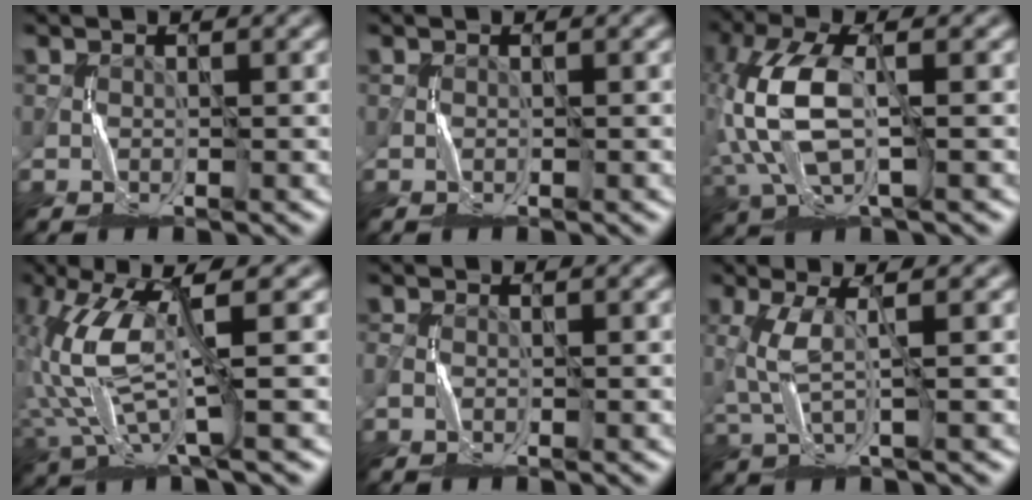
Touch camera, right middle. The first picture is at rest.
{"total": 0.0}
{"total": 8.7, "force": [-0.3, 4.0, 7.7], "torque": [-0.189, 0.013, -0.013]}
{"total": 8.2, "force": [0.9, 2.4, 7.8], "torque": [-0.190, -0.006, 0.023]}
{"total": 0.8, "force": [-0.5, 0.4, 0.5], "torque": [-0.011, 0.000, -0.010]}
{"total": 3.3, "force": [0.2, 0.7, 3.2], "torque": [-0.082, 0.000, 0.008]}